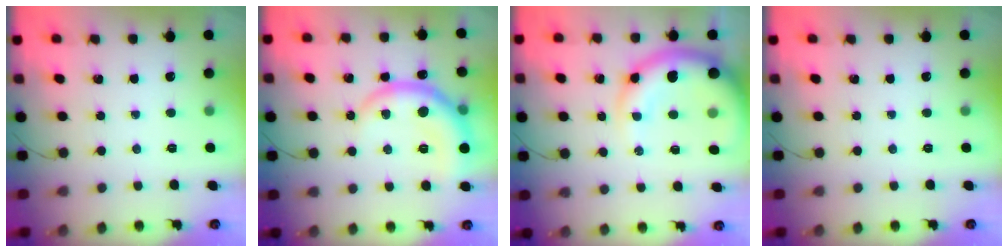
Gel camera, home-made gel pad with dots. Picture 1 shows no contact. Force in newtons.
{"total": 12.8, "press": 12.8, "slide": 0.5}
{"total": 9.9, "press": 9.5, "slide": 2.9}
{"total": 0.0}